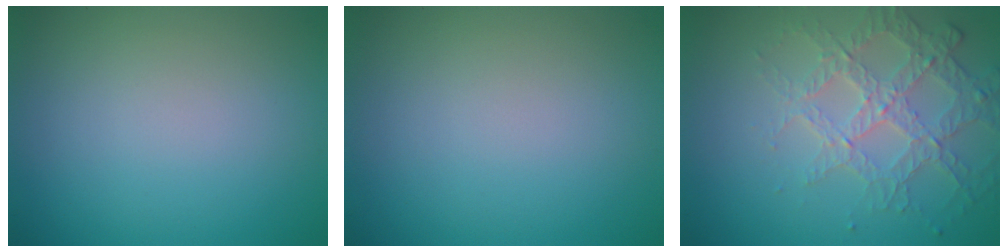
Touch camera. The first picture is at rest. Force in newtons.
{"total": 0.0}
{"total": 3.8, "press": 3.3, "slide": 1.9}